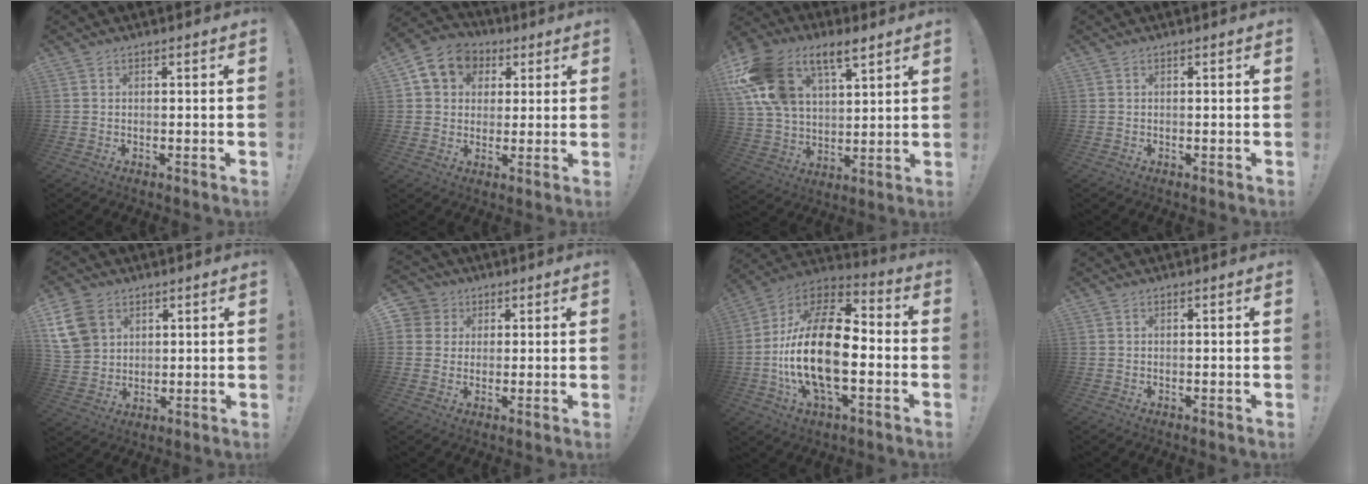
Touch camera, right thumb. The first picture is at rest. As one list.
[{"total": 11.1, "force": [3.9, 9.4, 4.6], "torque": [-0.070, -0.005, 0.082]}, {"total": 18.4, "force": [10.0, 11.2, 10.6], "torque": [-0.211, -0.042, 0.190]}, {"total": 0.0}, {"total": 12.3, "force": [6.0, 9.2, 5.4], "torque": [-0.104, -0.018, 0.121]}, {"total": 5.4, "force": [2.0, 5.0, 1.0], "torque": [-0.018, -0.012, 0.034]}, {"total": 23.4, "force": [-3.3, 11.0, 20.3], "torque": [-0.399, 0.013, -0.058]}, {"total": 0.0}]